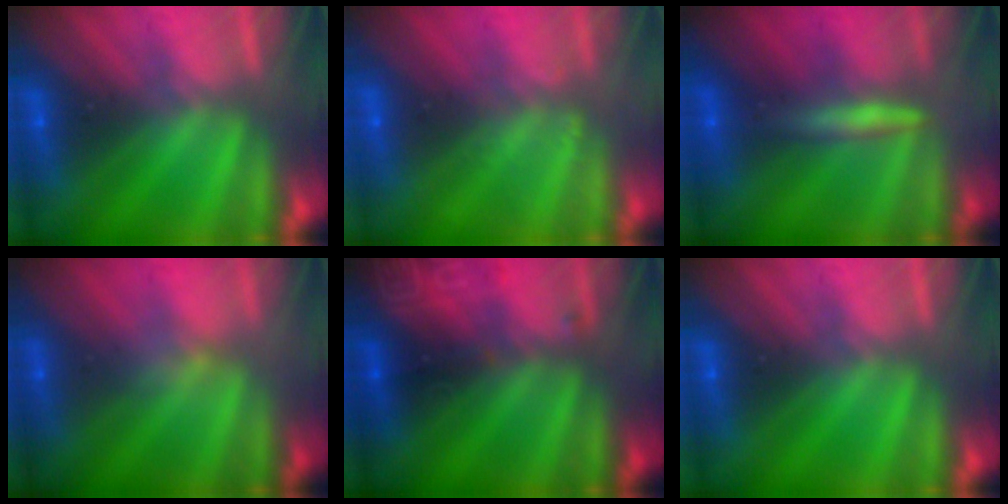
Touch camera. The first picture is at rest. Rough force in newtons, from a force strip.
{"total": 1.8}
{"total": 2.5}
{"total": 2.4}
{"total": 2.9}
{"total": 0.0}